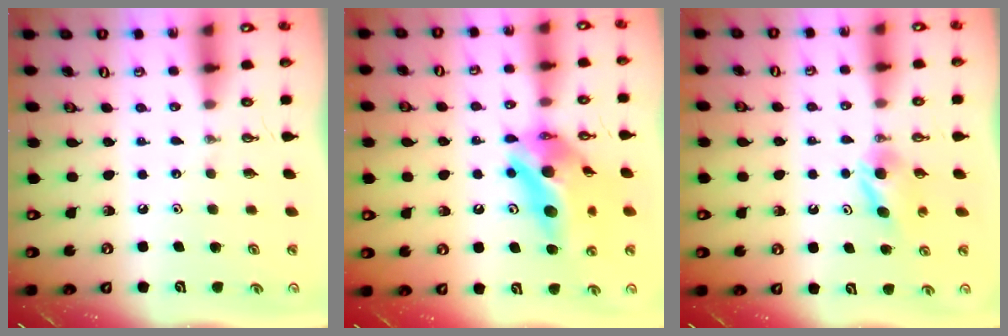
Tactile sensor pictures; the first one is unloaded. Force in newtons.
{"total": 15.7, "press": 15.4, "slide": 3.3}
{"total": 4.6, "press": 4.5, "slide": 1.3}